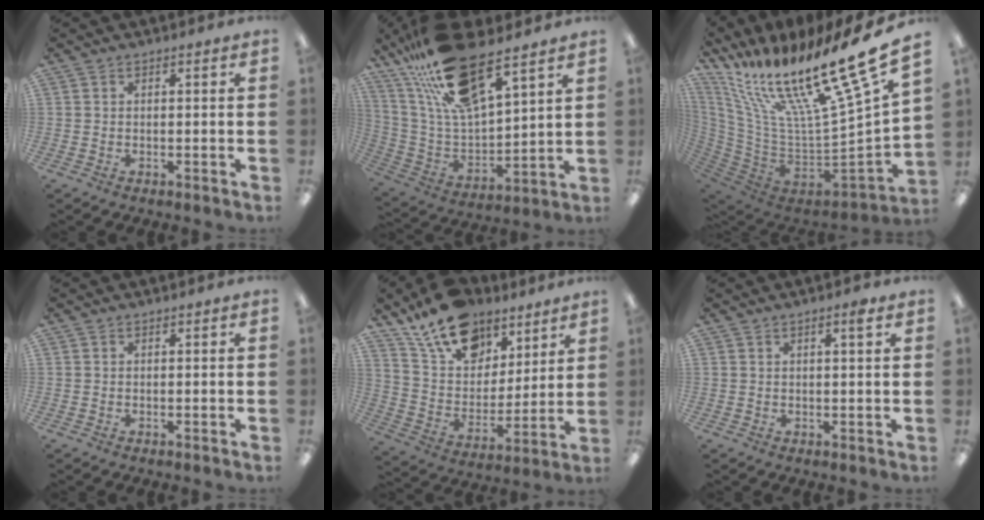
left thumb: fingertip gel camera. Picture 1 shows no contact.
{"total": 22.3, "force": [16.2, 6.5, 13.9], "torque": [-0.280, -0.083, 0.283]}
{"total": 26.2, "force": [17.6, 5.6, 18.5], "torque": [-0.291, -0.162, 0.309]}
{"total": 0.0}
{"total": 18.2, "force": [13.0, 10.3, 7.4], "torque": [-0.139, -0.072, 0.241]}
{"total": 2.4, "force": [1.4, 0.3, 1.9], "torque": [-0.033, -0.001, 0.021]}